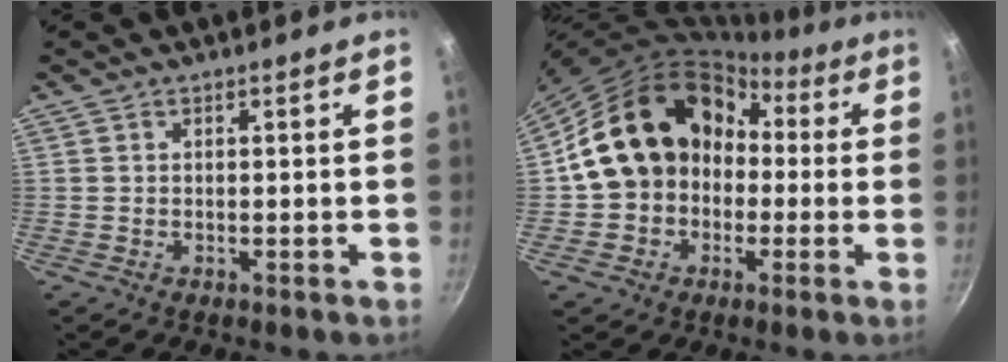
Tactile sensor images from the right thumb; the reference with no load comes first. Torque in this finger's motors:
{"motor_torque": [0.94, 4.07, 1.49, -0.81, 0.25]}